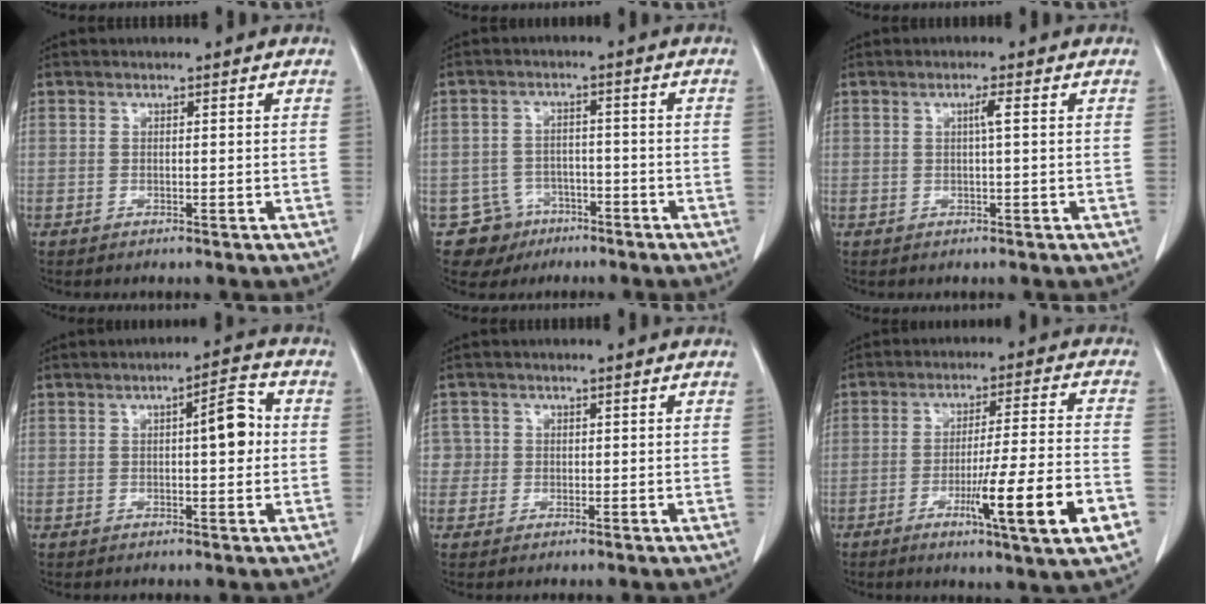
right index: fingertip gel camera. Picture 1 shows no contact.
{"total": 6.3, "force": [-3.6, 5.2, -0.1], "torque": [0.009, 0.011, -0.051]}
{"total": 1.6, "force": [0.3, -0.2, 1.5], "torque": [-0.027, 0.002, 0.004]}
{"total": 5.6, "force": [0.5, 1.4, 5.4], "torque": [-0.075, 0.013, 0.003]}
{"total": 2.2, "force": [0.1, 2.2, -0.2], "torque": [0.023, 0.008, -0.003]}
{"total": 14.4, "force": [-5.6, -0.4, 13.2], "torque": [-0.207, -0.019, -0.087]}